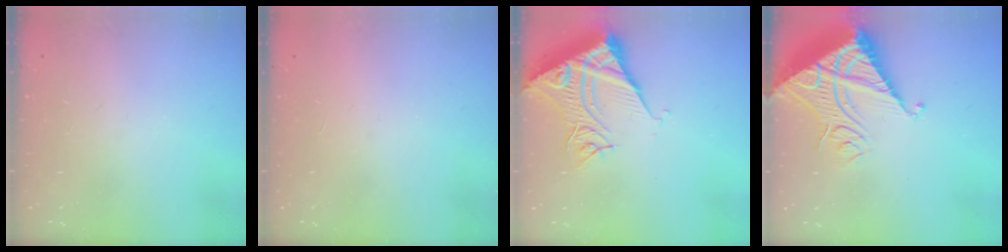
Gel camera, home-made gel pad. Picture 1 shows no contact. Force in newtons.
{"total": 1.5, "press": 1.5, "slide": 0.1}
{"total": 13.1, "press": 13.0, "slide": 1.7}
{"total": 13.7, "press": 13.7, "slide": 1.3}